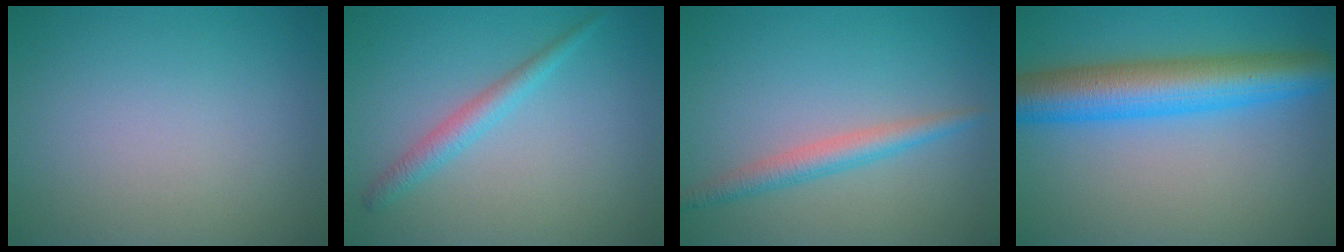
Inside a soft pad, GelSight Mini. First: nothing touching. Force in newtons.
{"total": 2.2, "press": 2.2, "slide": 0.1}
{"total": 2.6, "press": 2.6, "slide": 0.0}
{"total": 8.1, "press": 8.1, "slide": 0.2}